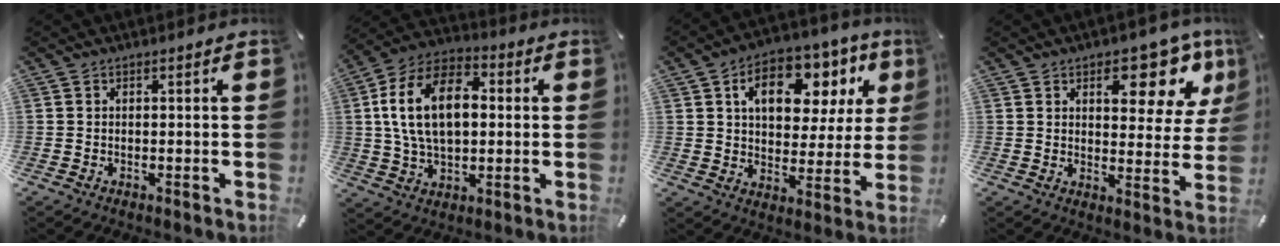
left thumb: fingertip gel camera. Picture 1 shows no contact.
{"total": 17.1, "force": [2.3, 10.9, 12.9], "torque": [-0.269, 0.009, 0.036]}
{"total": 15.5, "force": [6.6, 10.1, 9.7], "torque": [-0.140, -0.024, 0.110]}
{"total": 13.1, "force": [6.4, 7.3, 8.8], "torque": [-0.093, -0.038, 0.101]}